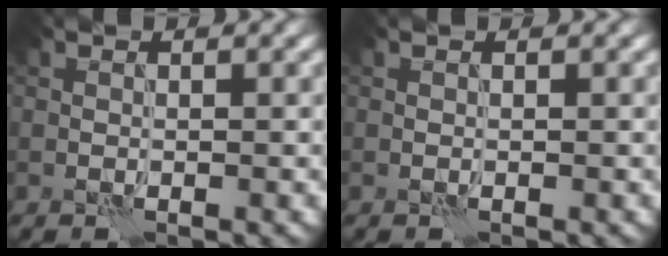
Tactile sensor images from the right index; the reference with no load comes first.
{"total": 0.0}